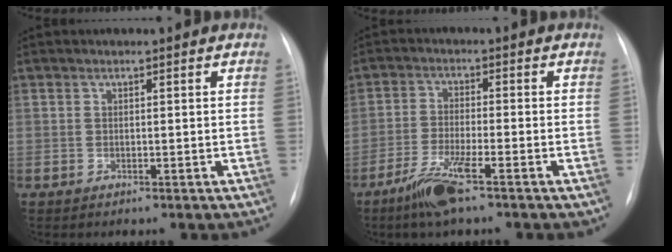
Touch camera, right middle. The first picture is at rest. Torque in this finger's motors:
{"motor_torque": [0.41, -0.33, 0.13, 0.06]}